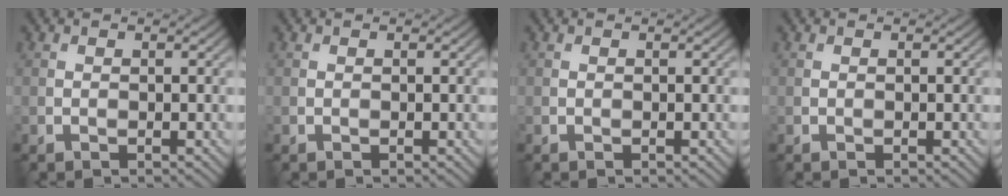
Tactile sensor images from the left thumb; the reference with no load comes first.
{"total": 0.0}
{"total": 0.0}
{"total": 0.0}